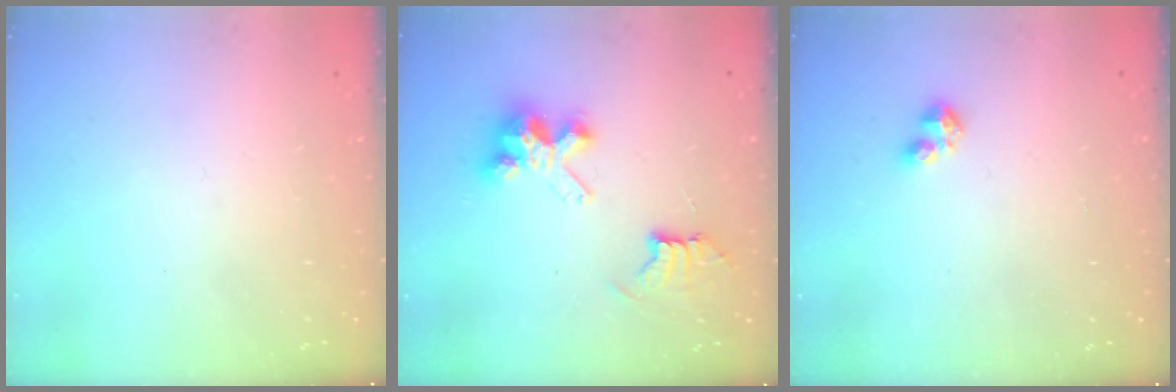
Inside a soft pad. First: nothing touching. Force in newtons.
{"total": 8.4, "press": 8.3, "slide": 0.6}
{"total": 2.9, "press": 2.8, "slide": 0.6}